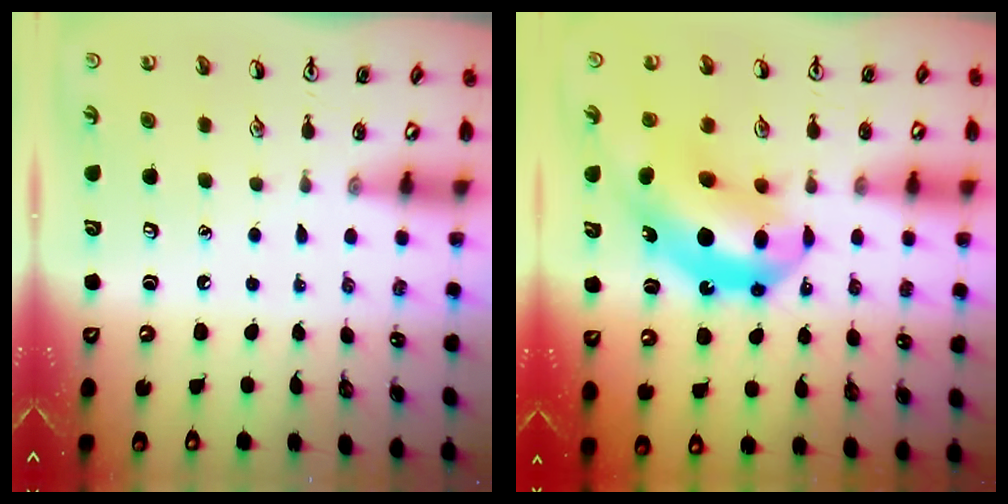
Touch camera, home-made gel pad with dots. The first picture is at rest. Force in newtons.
{"total": 14.0, "press": 13.3, "slide": 4.5}